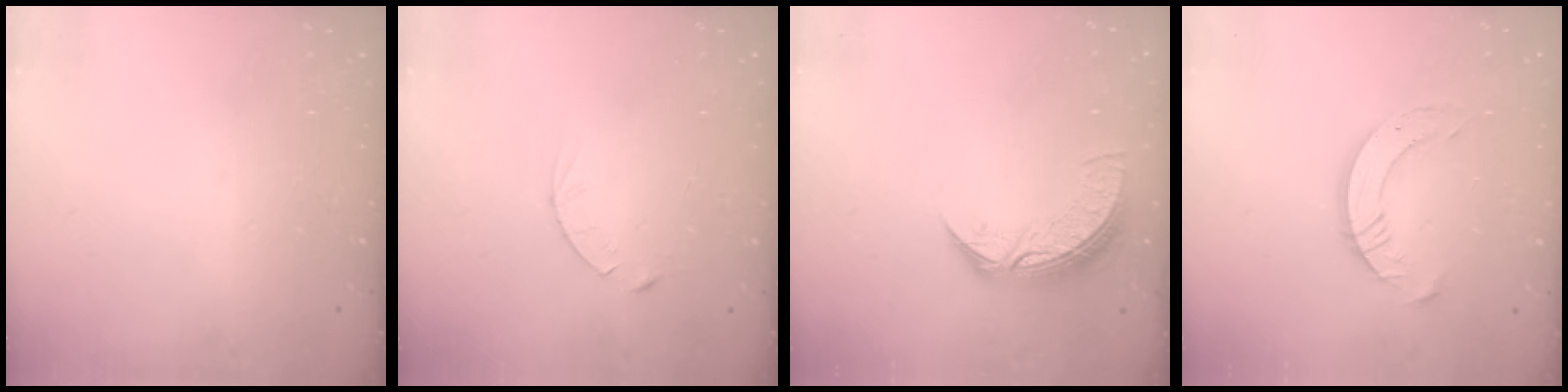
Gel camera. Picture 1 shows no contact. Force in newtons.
{"total": 4.1, "press": 4.0, "slide": 0.4}
{"total": 7.9, "press": 7.9, "slide": 0.6}
{"total": 9.2, "press": 9.2, "slide": 0.7}